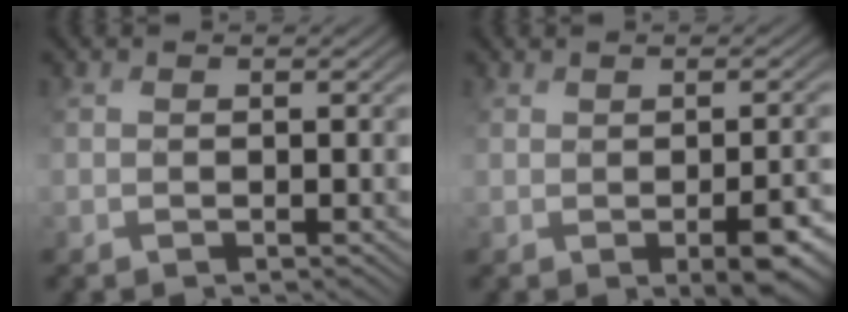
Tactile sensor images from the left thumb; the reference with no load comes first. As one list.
[{"total": 4.1, "force": [-1.3, 1.3, 3.6], "torque": [-0.041, -0.003, -0.005]}]